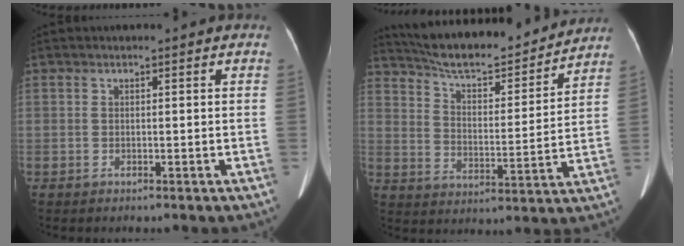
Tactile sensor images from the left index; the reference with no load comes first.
{"total": 18.9, "force": [17.4, 2.7, 6.9], "torque": [-0.117, 0.002, 0.261]}